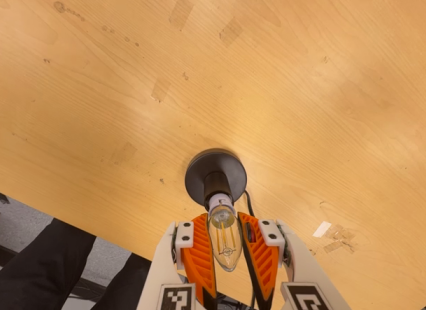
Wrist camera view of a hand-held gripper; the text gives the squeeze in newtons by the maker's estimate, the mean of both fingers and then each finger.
{"total": 13.8, "left": 13.5, "right": 14.1}